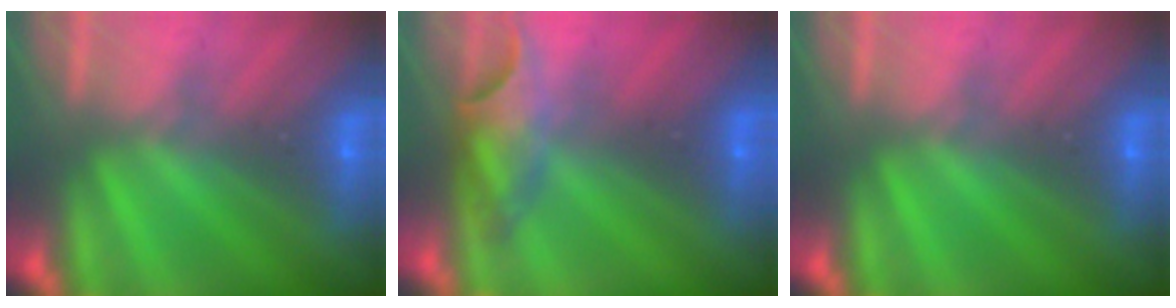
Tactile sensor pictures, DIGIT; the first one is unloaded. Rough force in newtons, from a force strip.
{"total": 3.7}
{"total": 0.0}